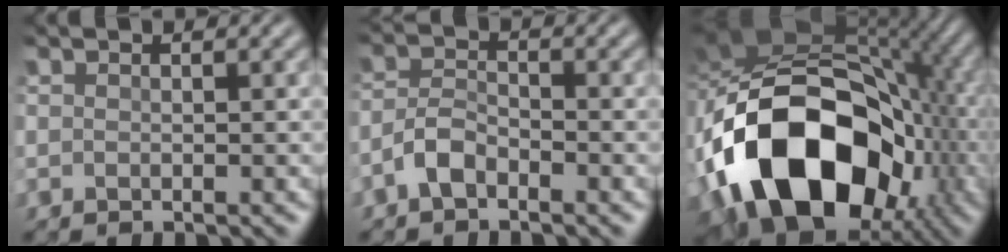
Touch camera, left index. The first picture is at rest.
{"total": 2.4, "force": [-1.8, 0.7, 1.4], "torque": [-0.032, 0.012, -0.042]}
{"total": 18.8, "force": [-5.3, 12.5, 13.0], "torque": [-0.237, -0.004, -0.088]}